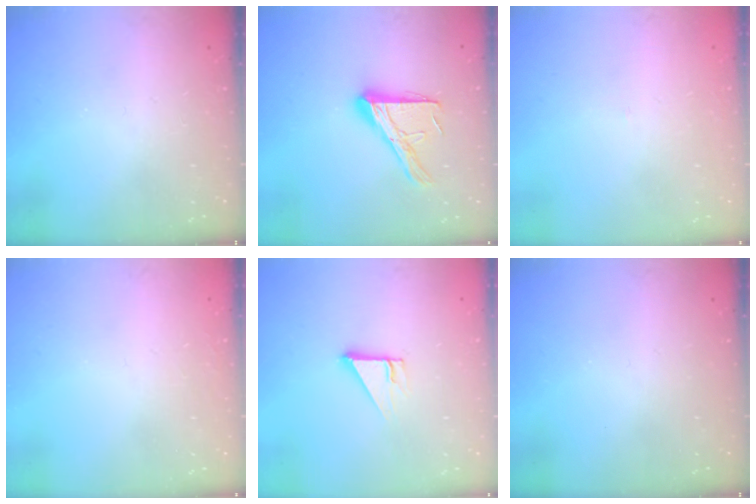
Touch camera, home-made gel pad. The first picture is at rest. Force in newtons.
{"total": 13.9, "press": 13.9, "slide": 1.2}
{"total": 1.5, "press": 1.5, "slide": 0.1}
{"total": 1.5, "press": 1.5, "slide": 0.1}
{"total": 3.7, "press": 3.7, "slide": 0.2}
{"total": 0.0}